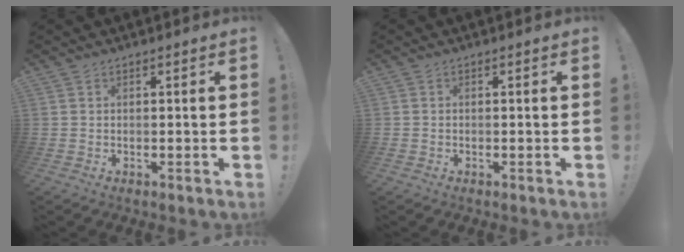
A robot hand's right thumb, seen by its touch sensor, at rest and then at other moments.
{"total": 0.0}